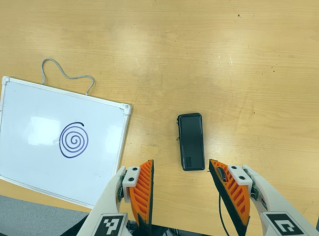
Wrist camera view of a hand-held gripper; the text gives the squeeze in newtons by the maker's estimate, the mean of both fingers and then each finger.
{"total": 0.0}